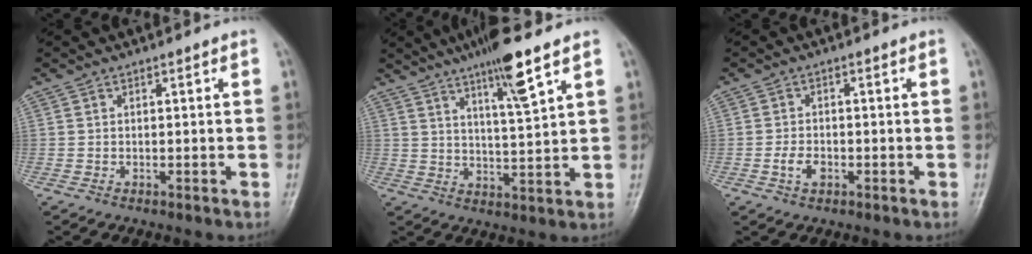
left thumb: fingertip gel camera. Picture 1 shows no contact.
{"total": 10.1, "force": [6.4, 0.8, 7.8], "torque": [-0.128, -0.034, 0.107]}
{"total": 3.2, "force": [-1.2, 2.0, 2.1], "torque": [-0.037, 0.006, -0.022]}